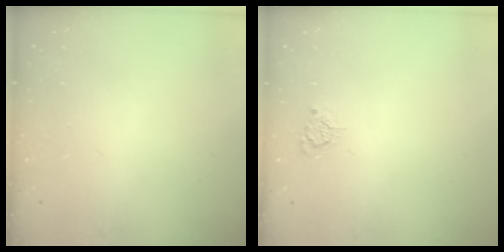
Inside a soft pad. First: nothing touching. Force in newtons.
{"total": 3.3, "press": 3.3, "slide": 0.4}